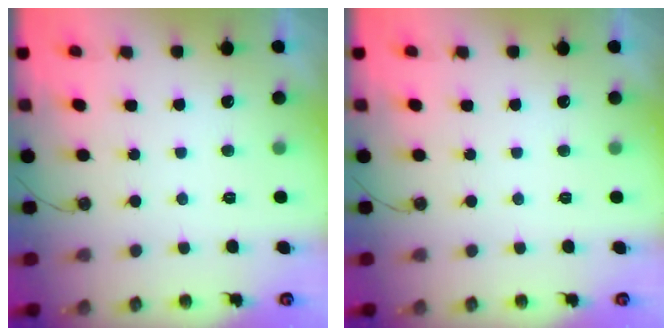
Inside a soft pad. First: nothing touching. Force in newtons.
{"total": 0.0}